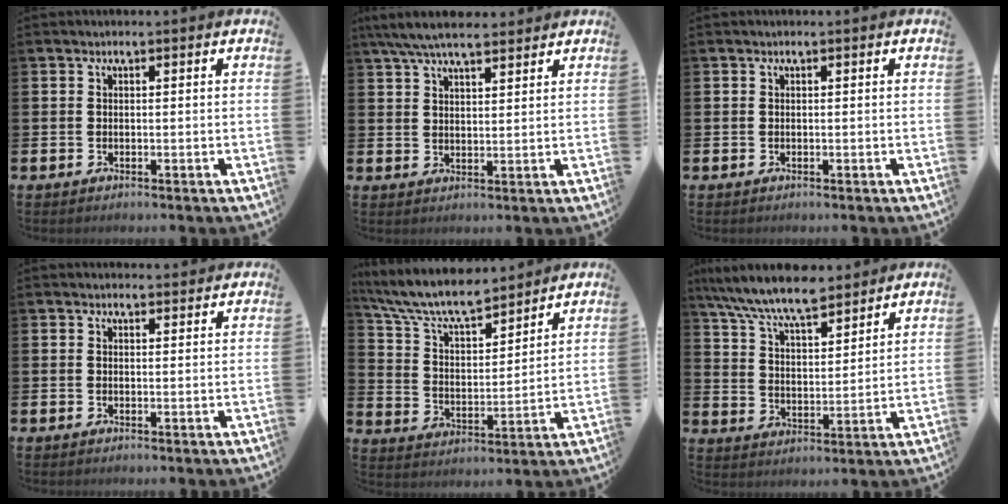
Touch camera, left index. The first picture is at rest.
{"total": 6.3, "force": [5.6, 1.4, 2.5], "torque": [-0.061, -0.016, 0.103]}
{"total": 0.0}
{"total": 1.1, "force": [1.1, 0.3, 0.1], "torque": [0.006, -0.002, 0.018]}
{"total": 8.7, "force": [8.0, 1.9, 3.0], "torque": [-0.098, -0.046, 0.142]}
{"total": 8.5, "force": [7.8, 1.5, 3.0], "torque": [-0.094, -0.037, 0.142]}